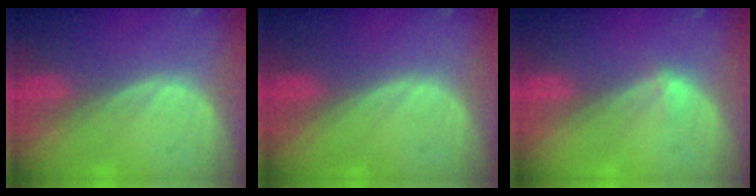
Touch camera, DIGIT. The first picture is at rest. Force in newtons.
{"total": 0.0}
{"total": 1.1, "press": 0.8, "slide": 0.7}